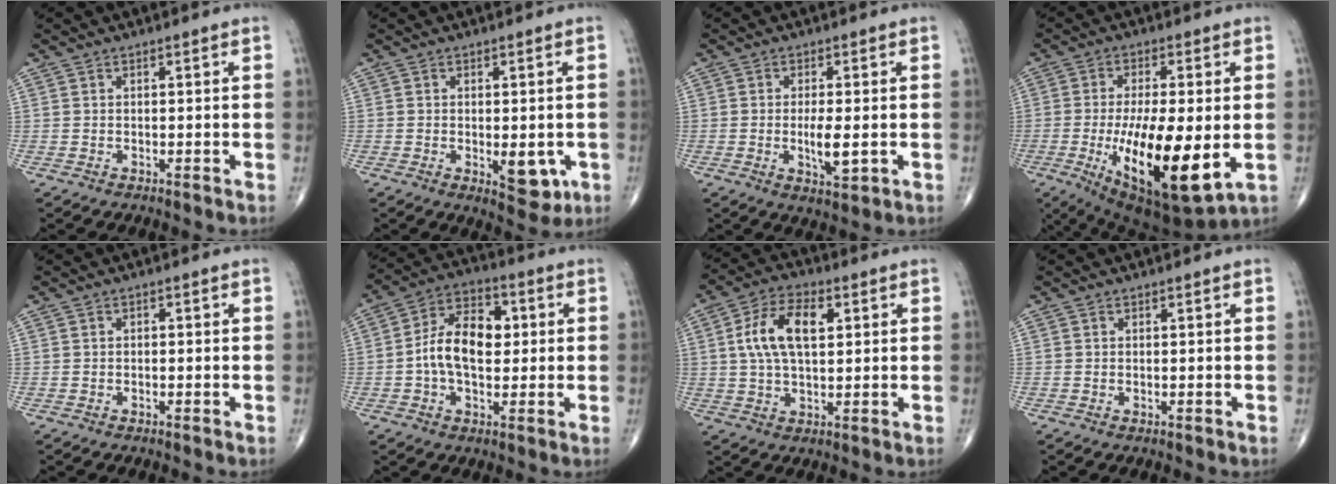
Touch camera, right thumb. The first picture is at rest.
{"total": 6.1, "force": [-1.4, 2.9, 5.1], "torque": [-0.048, -0.009, -0.012]}
{"total": 5.5, "force": [-0.8, 1.9, 5.1], "torque": [-0.089, -0.011, -0.011]}
{"total": 19.6, "force": [-3.5, 6.5, 18.2], "torque": [-0.322, -0.029, -0.039]}
{"total": 0.6, "force": [-0.1, 0.4, 0.4], "torque": [-0.003, 0.002, -0.005]}
{"total": 12.1, "force": [0.3, 7.5, 9.5], "torque": [-0.154, 0.025, -0.003]}
{"total": 11.2, "force": [2.5, 5.9, 9.2], "torque": [-0.170, 0.011, 0.042]}
{"total": 0.0}